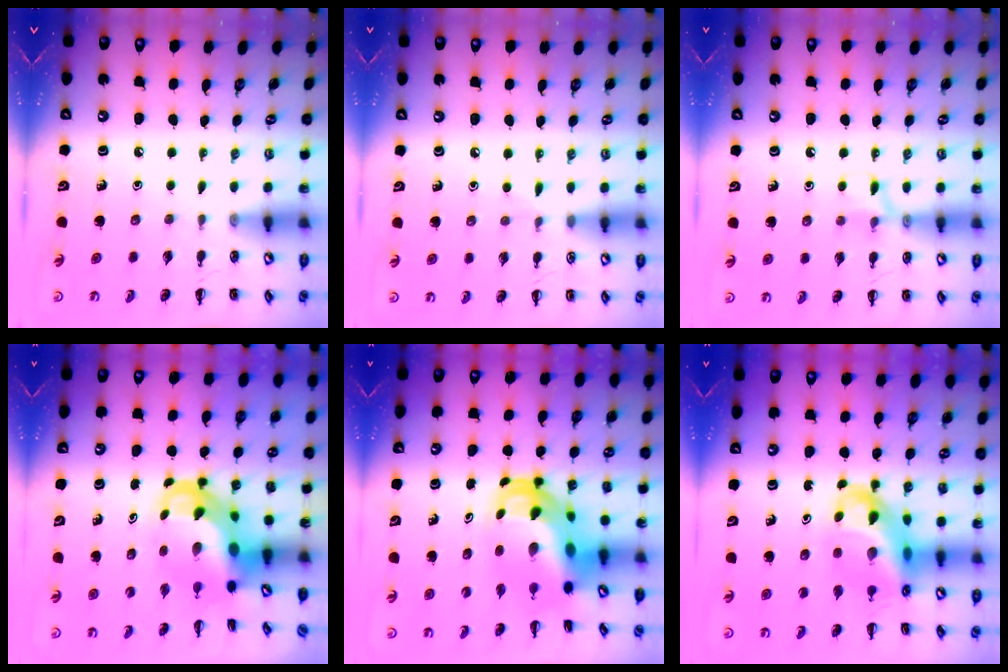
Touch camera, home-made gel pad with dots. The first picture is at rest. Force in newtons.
{"total": 4.1, "press": 3.9, "slide": 1.3}
{"total": 6.9, "press": 6.8, "slide": 1.1}
{"total": 6.4, "press": 6.1, "slide": 1.7}
{"total": 9.0, "press": 8.6, "slide": 2.5}
{"total": 11.9, "press": 11.5, "slide": 3.1}